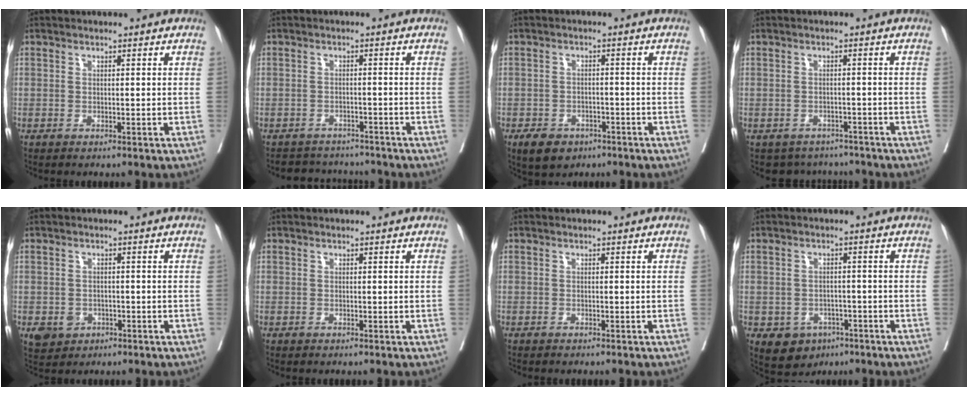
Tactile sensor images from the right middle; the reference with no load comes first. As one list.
[{"total": 5.2, "force": [-5.0, 1.4, -0.2], "torque": [0.007, 0.010, -0.070]}, {"total": 5.1, "force": [-3.3, 3.3, 2.0], "torque": [-0.033, 0.001, -0.047]}, {"total": 5.1, "force": [-4.5, 2.4, -0.3], "torque": [0.014, 0.013, -0.057]}, {"total": 4.2, "force": [-1.8, 3.6, 1.2], "torque": [-0.016, 0.002, -0.021]}, {"total": 0.0}, {"total": 0.9, "force": [-0.8, 0.2, 0.3], "torque": [-0.005, -0.001, -0.013]}, {"total": 5.6, "force": [-2.9, 4.4, 1.8], "torque": [-0.026, 0.004, -0.034]}]